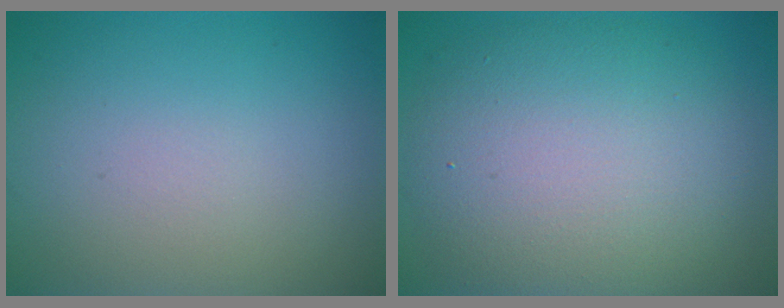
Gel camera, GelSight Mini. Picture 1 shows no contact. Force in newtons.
{"total": 10.1, "press": 10.1, "slide": 0.8}